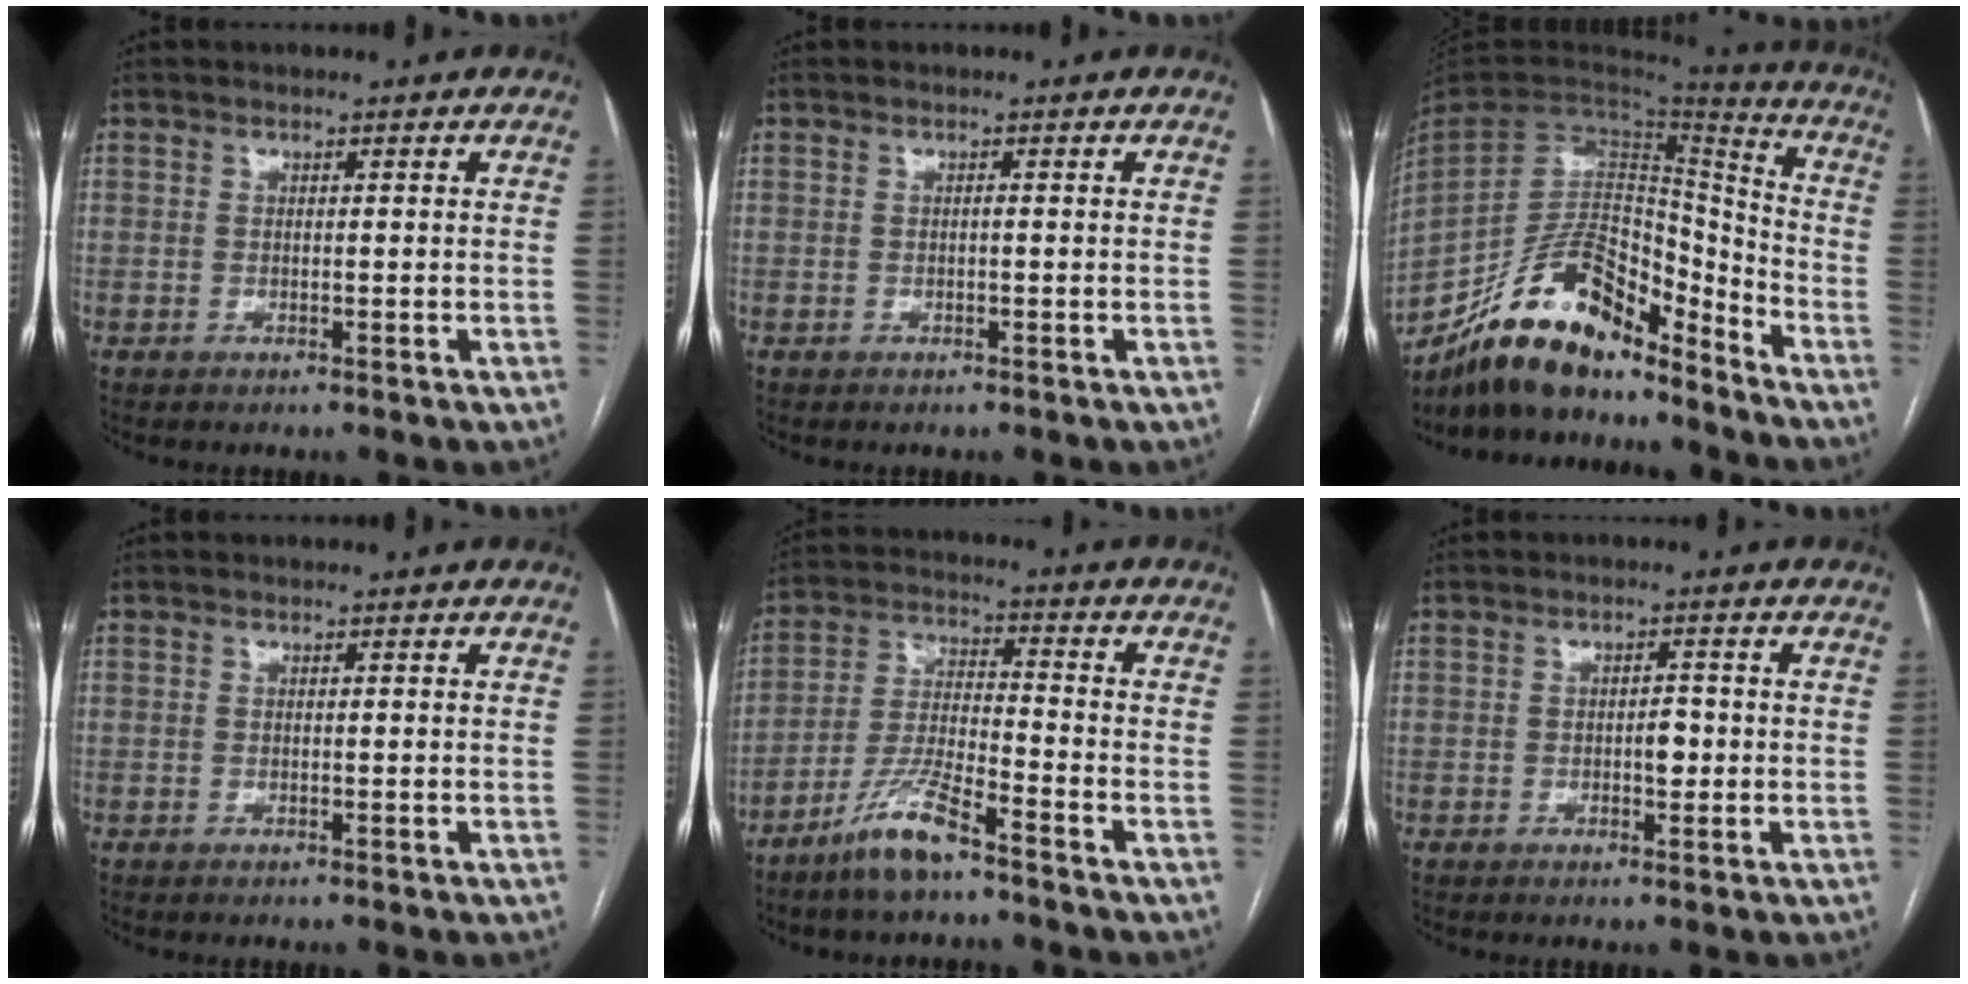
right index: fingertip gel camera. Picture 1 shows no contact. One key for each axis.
{"total": 0.0}
{"total": 18.0, "fx": -14.6, "fy": 6.0, "fz": 8.5, "tx": -0.157, "ty": 0.029, "tz": -0.261}
{"total": 0.0}
{"total": 8.7, "fx": -6.4, "fy": 0.9, "fz": 5.9, "tx": -0.126, "ty": -0.016, "tz": -0.128}
{"total": 2.4, "fx": -0.4, "fy": 1.1, "fz": 2.1, "tx": -0.031, "ty": 0.003, "tz": -0.005}